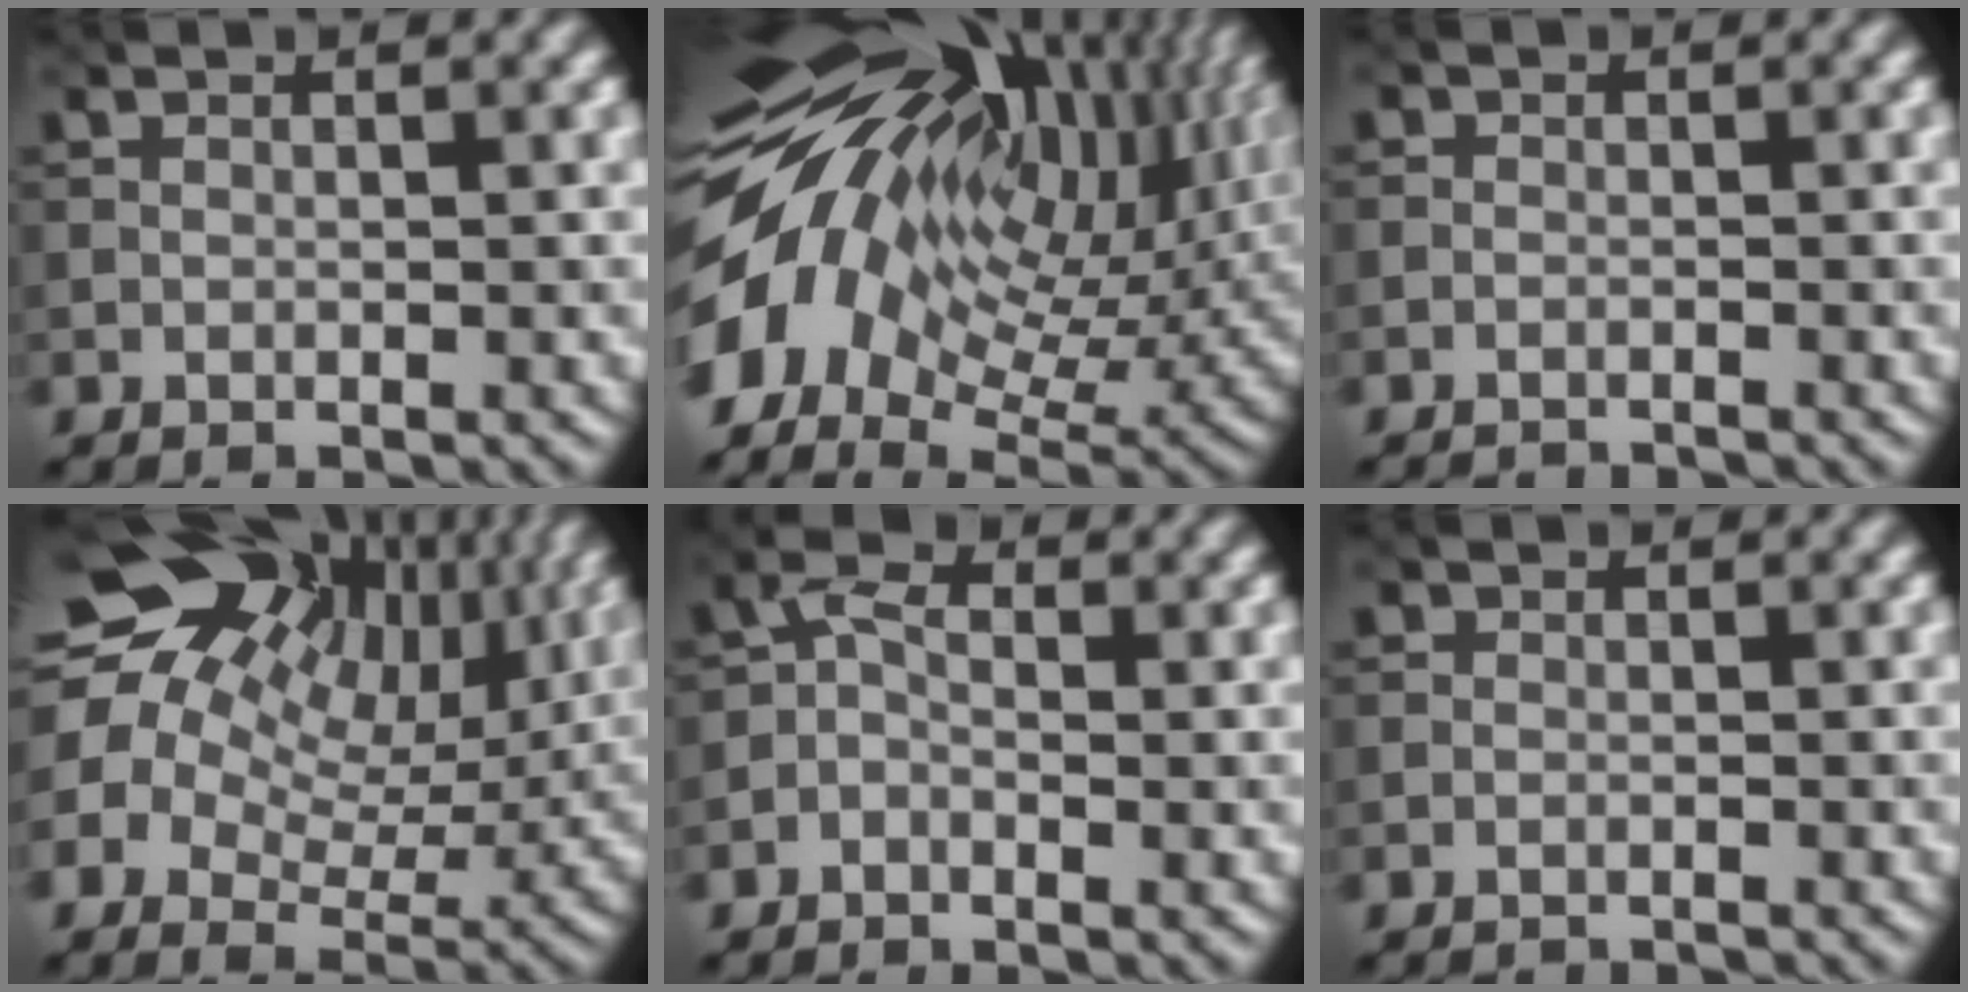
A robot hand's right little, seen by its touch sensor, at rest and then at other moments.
{"total": 16.7, "force": [1.2, 9.9, 13.4], "torque": [-0.258, -0.002, 0.024]}
{"total": 2.2, "force": [-2.2, 0.1, -0.1], "torque": [0.013, -0.010, -0.034]}
{"total": 17.1, "force": [6.7, 12.4, 9.7], "torque": [-0.208, 0.041, 0.114]}
{"total": 2.0, "force": [-1.2, 1.2, 1.0], "torque": [-0.012, 0.005, -0.028]}
{"total": 1.8, "force": [-1.8, 0.0, -0.2], "torque": [0.013, -0.008, -0.026]}